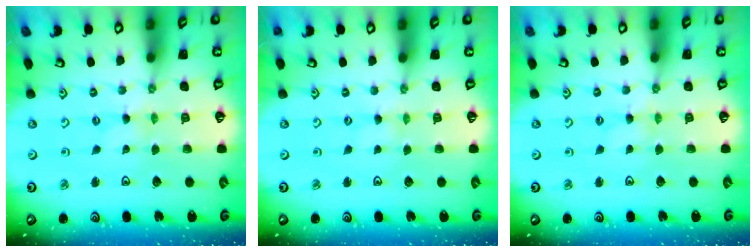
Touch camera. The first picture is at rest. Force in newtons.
{"total": 0.0}
{"total": 2.3, "press": 2.3, "slide": 0.3}